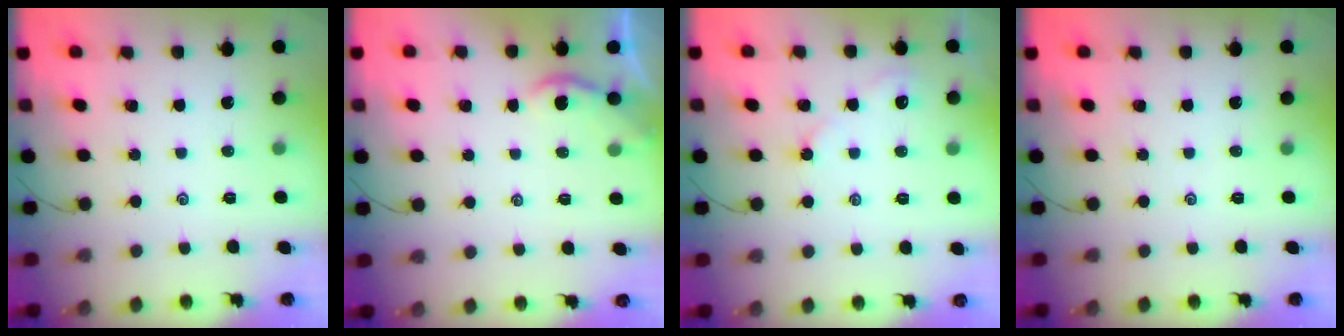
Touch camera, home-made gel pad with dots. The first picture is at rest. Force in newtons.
{"total": 1.8, "press": 1.7, "slide": 0.5}
{"total": 3.3, "press": 3.3, "slide": 0.4}
{"total": 0.0}